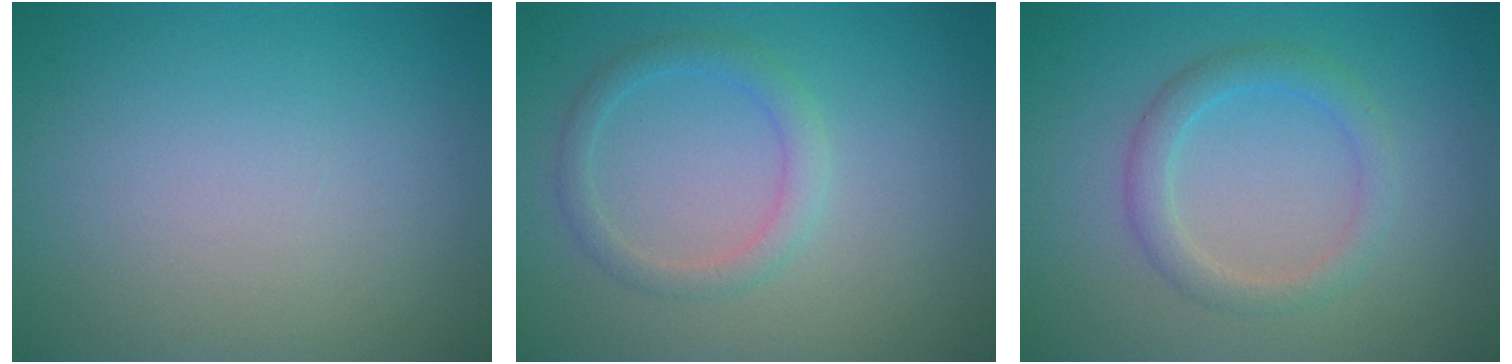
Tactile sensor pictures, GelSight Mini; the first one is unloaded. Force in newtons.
{"total": 2.0, "press": 2.0, "slide": 0.1}
{"total": 2.5, "press": 2.5, "slide": 0.2}